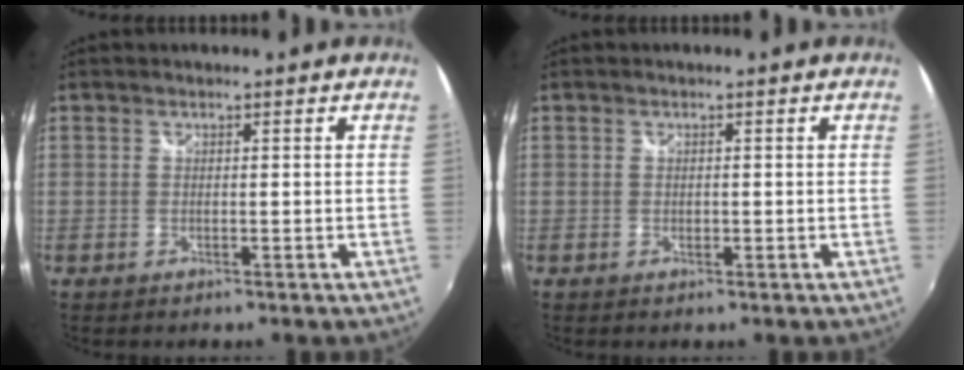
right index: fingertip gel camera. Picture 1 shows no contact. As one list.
[{"total": 0.5, "force": [-0.1, 0.5, 0.2], "torque": [-0.002, -0.001, -0.001]}]